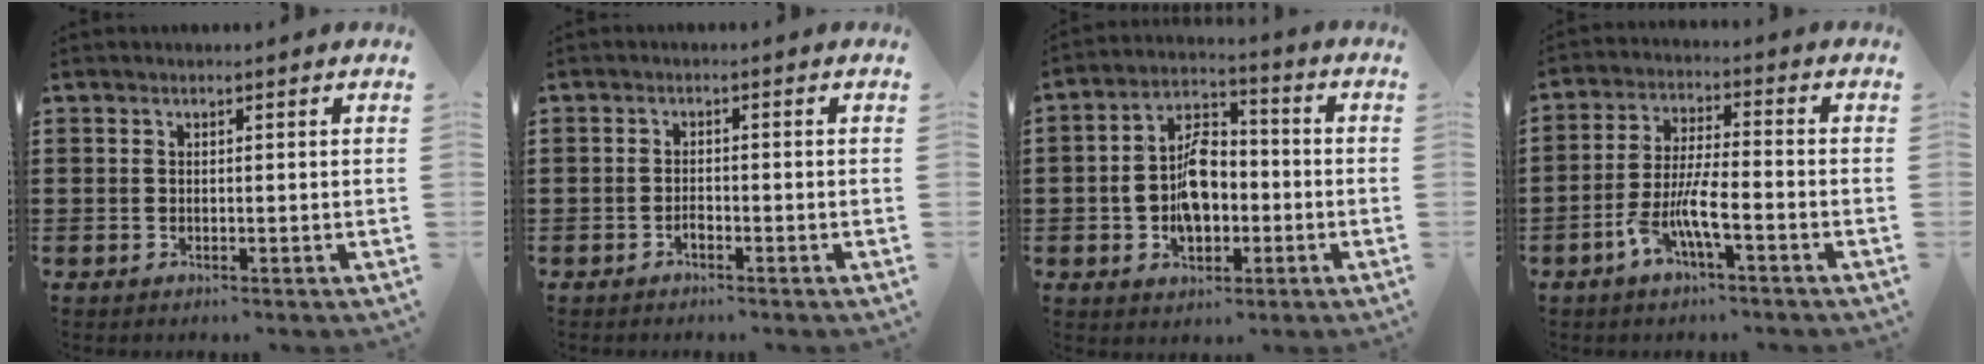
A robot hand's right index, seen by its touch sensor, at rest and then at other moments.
{"total": 1.0, "force": [-0.8, 0.2, 0.6], "torque": [-0.015, -0.006, -0.014]}
{"total": 8.2, "force": [-1.4, 5.3, 6.1], "torque": [-0.125, 0.007, -0.029]}
{"total": 7.3, "force": [-3.6, 1.7, 6.1], "torque": [-0.132, -0.007, -0.071]}